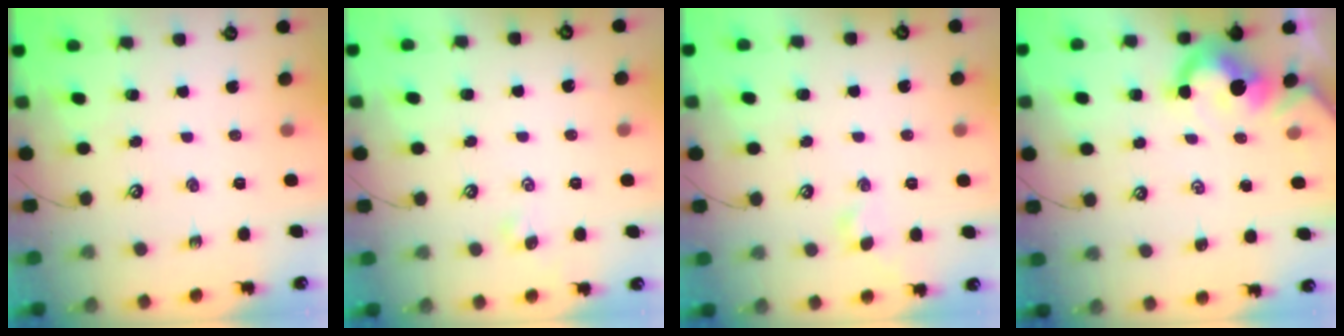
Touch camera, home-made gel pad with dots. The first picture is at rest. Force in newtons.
{"total": 0.0}
{"total": 0.7, "press": 0.4, "slide": 0.6}
{"total": 7.3, "press": 7.2, "slide": 1.1}